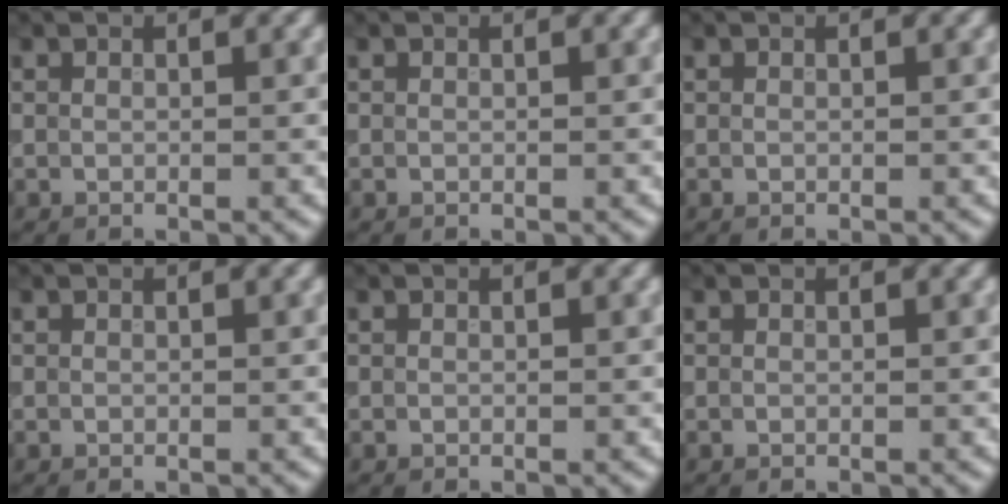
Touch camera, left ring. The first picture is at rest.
{"total": 0.0}
{"total": 0.0}
{"total": 0.0}
{"total": 0.0}
{"total": 0.0}